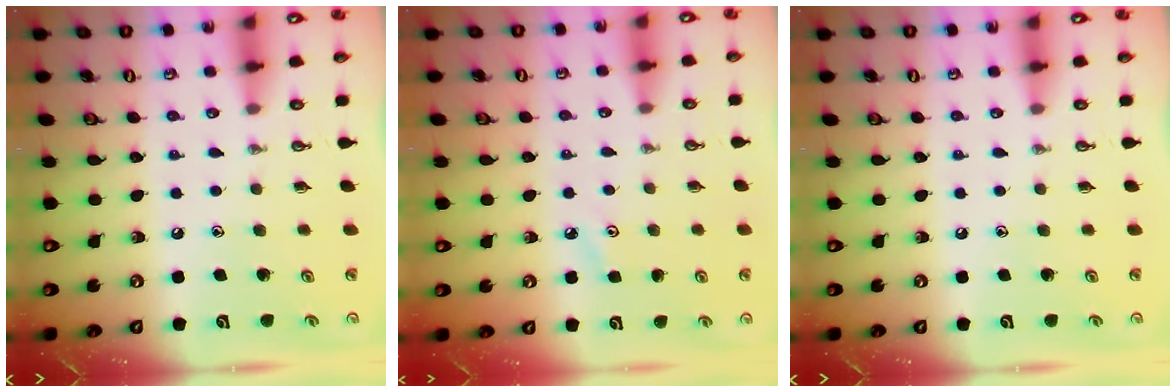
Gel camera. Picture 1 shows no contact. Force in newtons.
{"total": 3.1, "press": 3.0, "slide": 0.5}
{"total": 0.0}